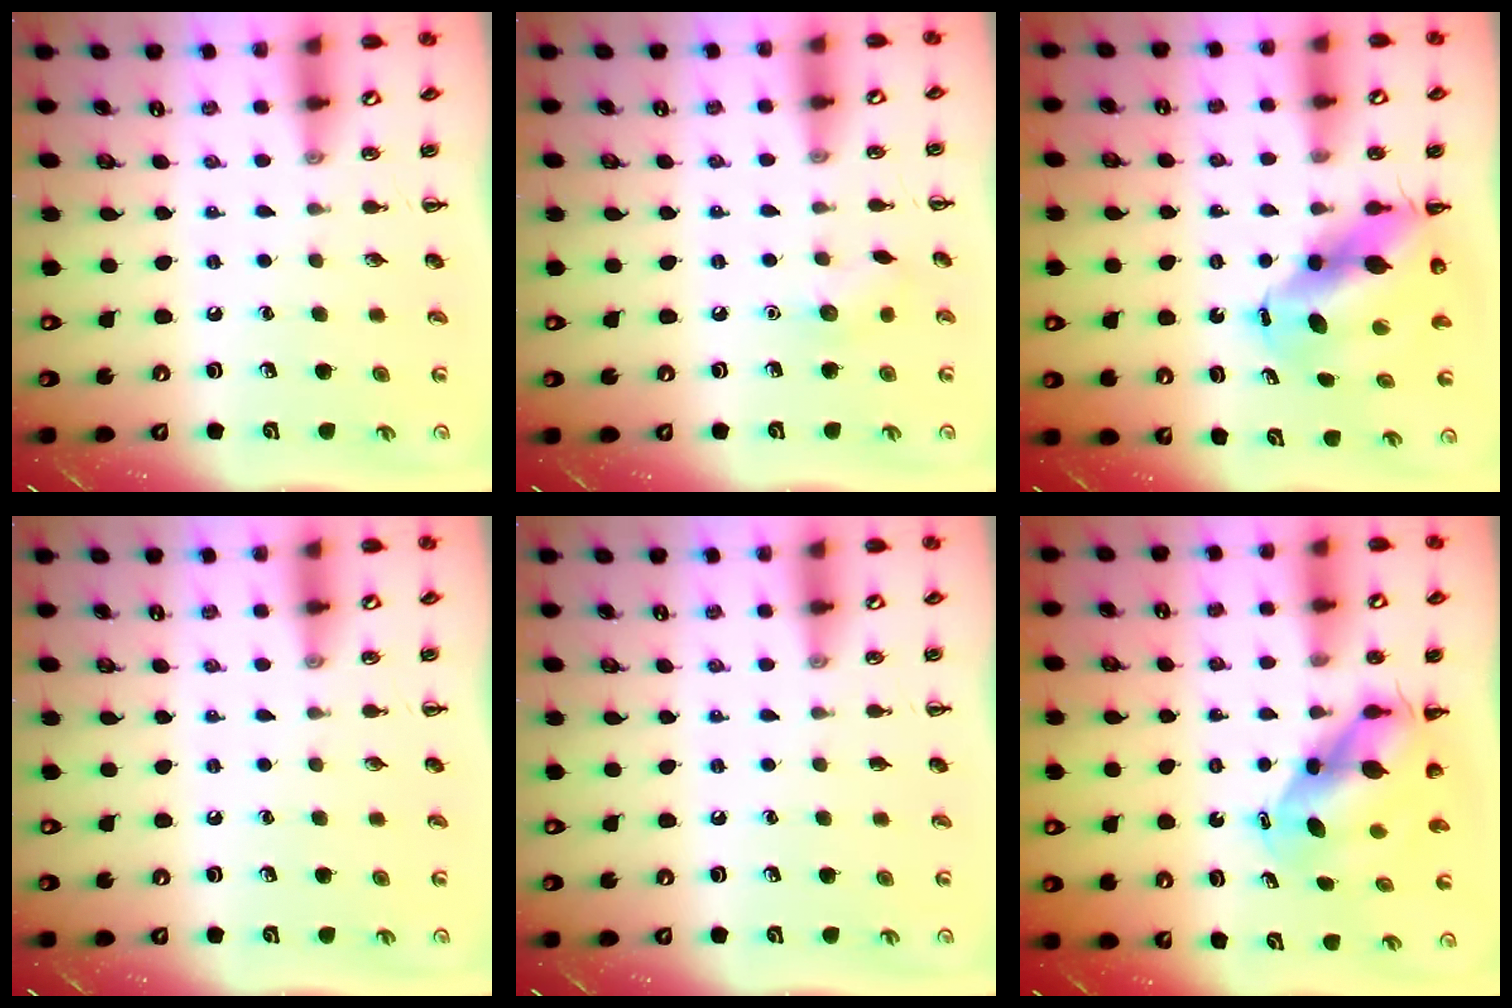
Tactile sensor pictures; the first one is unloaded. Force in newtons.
{"total": 7.0, "press": 6.9, "slide": 1.3}
{"total": 10.9, "press": 10.6, "slide": 2.6}
{"total": 0.0}
{"total": 0.0}
{"total": 6.6, "press": 6.3, "slide": 1.8}